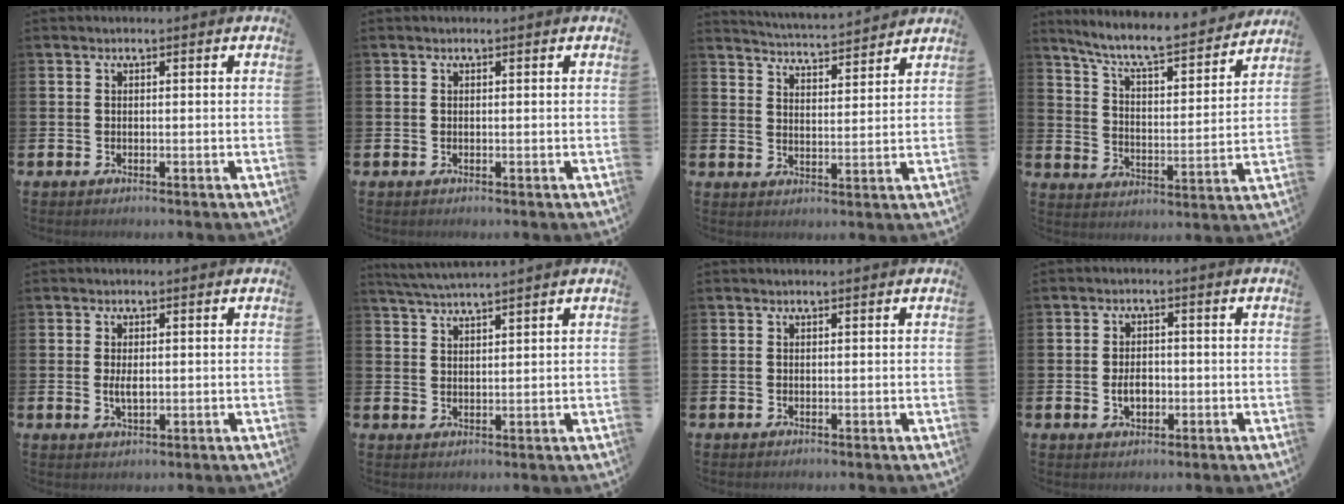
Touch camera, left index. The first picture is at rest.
{"total": 0.0}
{"total": 4.7, "force": [4.7, -0.2, 0.2], "torque": [-0.026, -0.034, 0.082]}
{"total": 8.3, "force": [7.6, 1.1, 3.2], "torque": [-0.089, -0.056, 0.126]}
{"total": 2.6, "force": [0.2, 1.3, 2.2], "torque": [-0.035, 0.001, 0.001]}
{"total": 3.4, "force": [3.3, -0.4, 0.6], "torque": [-0.028, -0.009, 0.061]}
{"total": 0.0}
{"total": 2.9, "force": [-0.6, 2.0, 2.1], "torque": [-0.023, -0.004, -0.015]}